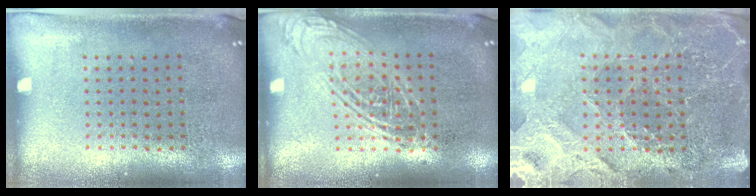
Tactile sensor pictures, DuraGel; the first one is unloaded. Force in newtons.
{"total": 2.4, "press": 2.4, "slide": 0.2}
{"total": 4.3, "press": 4.1, "slide": 1.4}